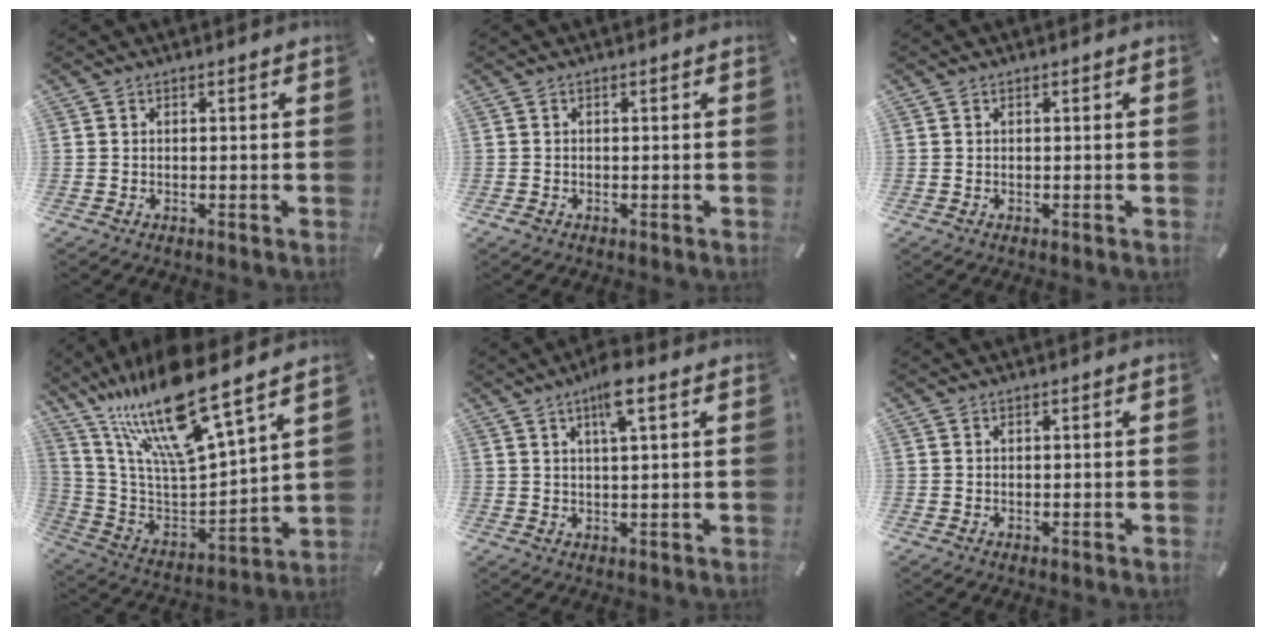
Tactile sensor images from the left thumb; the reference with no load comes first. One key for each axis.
{"total": 0.7, "fx": -0.3, "fy": 0.5, "fz": 0.3, "tx": -0.005, "ty": 0.002, "tz": -0.007}
{"total": 0.0}
{"total": 21.5, "fx": 17.2, "fy": 4.2, "fz": 12.2, "tx": -0.251, "ty": -0.135, "tz": 0.286}
{"total": 6.3, "fx": 3.4, "fy": 1.1, "fz": 5.2, "tx": -0.101, "ty": 0.003, "tz": 0.055}
{"total": 0.0}